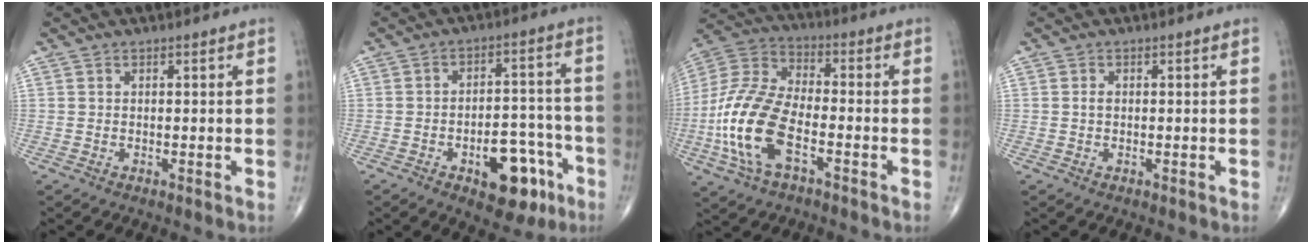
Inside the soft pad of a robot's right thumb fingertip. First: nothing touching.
{"total": 12.6, "force": [-5.9, 6.6, 8.9], "torque": [-0.085, 0.049, -0.073]}
{"total": 17.0, "force": [-5.3, 8.2, 13.8], "torque": [-0.297, 0.027, -0.104]}
{"total": 0.8, "force": [0.0, 0.5, 0.6], "torque": [-0.008, 0.001, 0.000]}